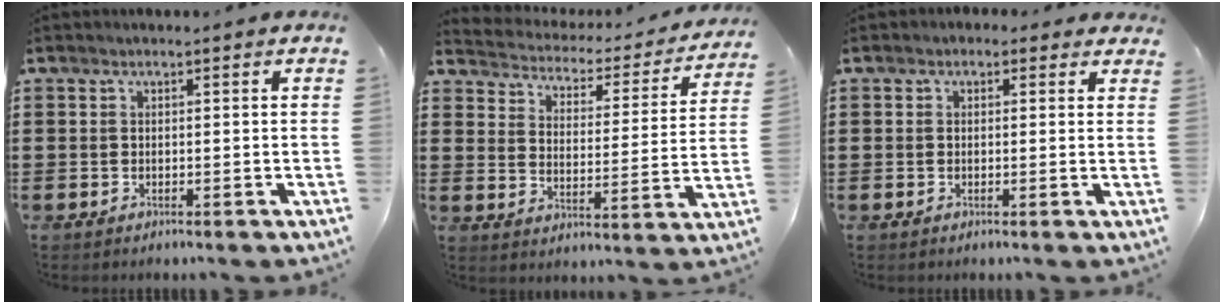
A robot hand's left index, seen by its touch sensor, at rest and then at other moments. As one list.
[{"total": 2.5, "force": [2.4, 0.7, 0.2], "torque": [-0.025, -0.024, 0.032]}, {"total": 1.1, "force": [0.4, 1.0, 0.3], "torque": [-0.010, 0.007, 0.007]}]